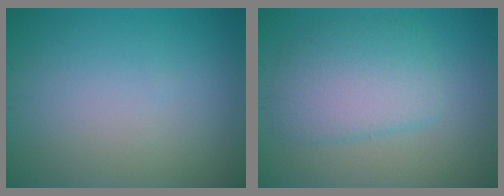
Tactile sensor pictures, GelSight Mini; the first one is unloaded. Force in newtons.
{"total": 5.1, "press": 5.1, "slide": 0.2}